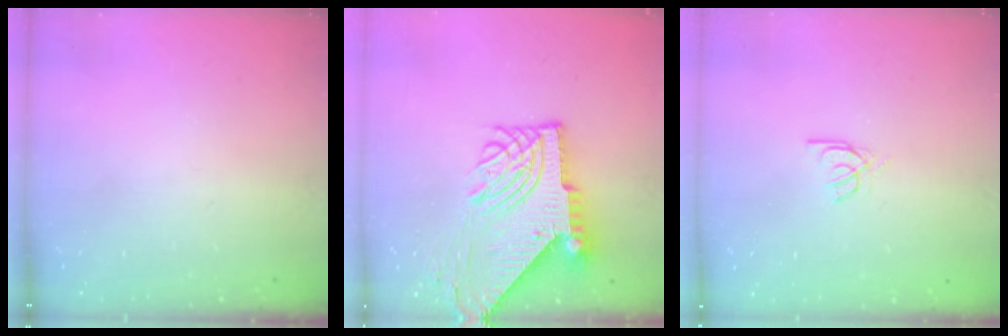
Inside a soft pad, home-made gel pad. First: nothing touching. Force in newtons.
{"total": 13.1, "press": 13.0, "slide": 1.6}
{"total": 3.4, "press": 3.4, "slide": 0.1}